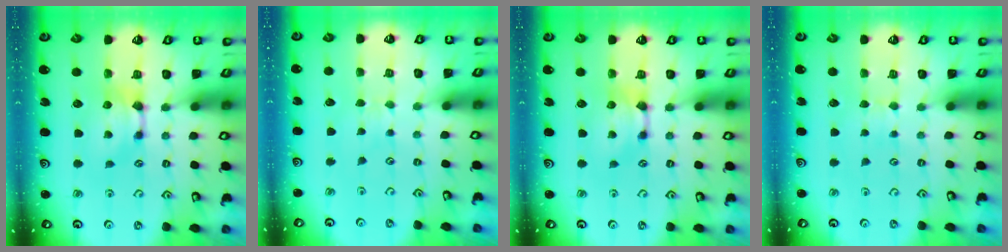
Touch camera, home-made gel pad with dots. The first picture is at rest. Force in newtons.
{"total": 2.9, "press": 2.9, "slide": 0.4}
{"total": 0.0}
{"total": 2.8, "press": 2.8, "slide": 0.2}